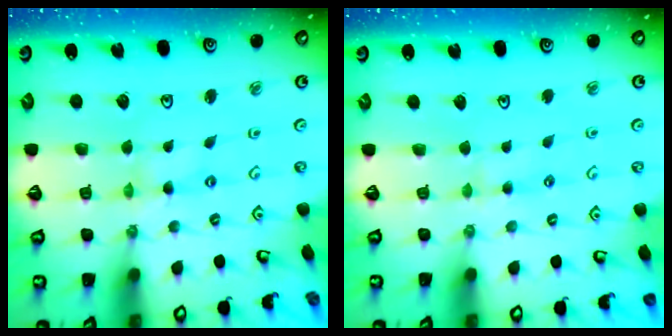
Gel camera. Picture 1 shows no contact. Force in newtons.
{"total": 2.6, "press": 2.6, "slide": 0.5}